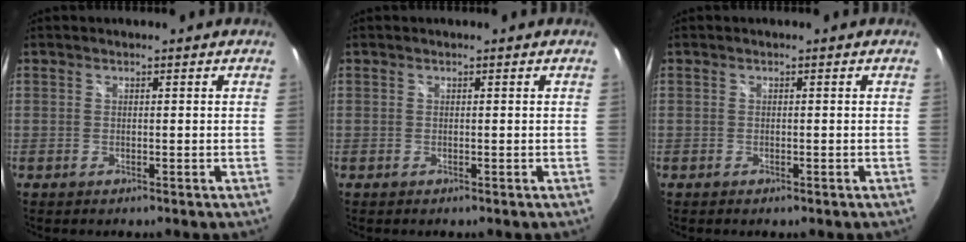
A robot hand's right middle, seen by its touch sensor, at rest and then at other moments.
{"total": 0.0}
{"total": 0.5, "force": [-0.4, 0.2, 0.3], "torque": [-0.006, 0.000, -0.006]}